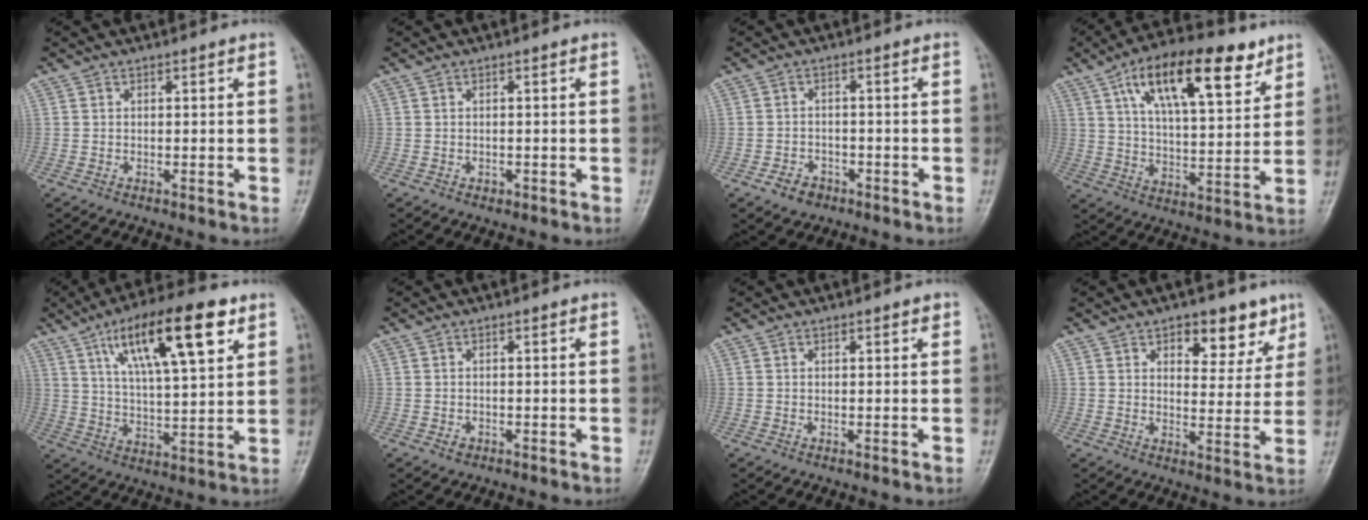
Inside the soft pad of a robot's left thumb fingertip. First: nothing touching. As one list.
[{"total": 0.7, "force": [-0.3, 0.6, 0.3], "torque": [-0.003, 0.001, -0.003]}, {"total": 3.6, "force": [-2.1, 2.6, 1.3], "torque": [-0.012, 0.014, -0.031]}, {"total": 19.1, "force": [10.2, 7.4, 14.4], "torque": [-0.203, -0.026, 0.169]}, {"total": 18.2, "force": [8.9, 5.4, 15.0], "torque": [-0.228, -0.021, 0.151]}, {"total": 1.0, "force": [-0.3, 0.8, 0.4], "torque": [-0.003, 0.001, -0.002]}, {"total": 1.1, "force": [0.7, 0.4, 0.7], "torque": [-0.009, -0.002, 0.009]}, {"total": 9.2, "force": [5.7, 4.9, 5.3], "torque": [-0.033, -0.029, 0.079]}]